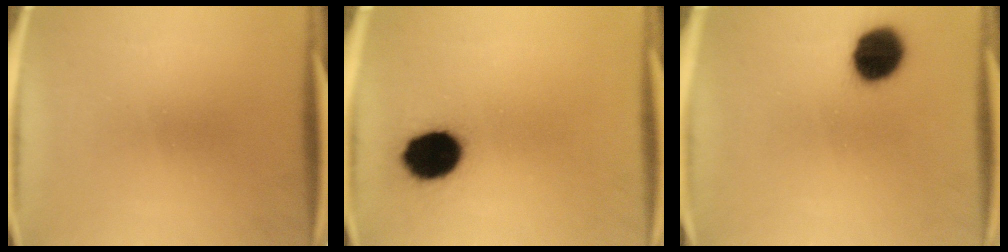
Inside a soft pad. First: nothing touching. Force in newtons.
{"total": 13.2}
{"total": 10.9}